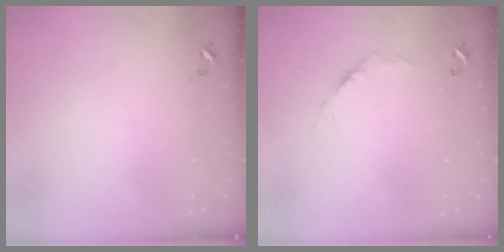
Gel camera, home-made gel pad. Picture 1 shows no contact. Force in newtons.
{"total": 6.3, "press": 6.3, "slide": 0.4}